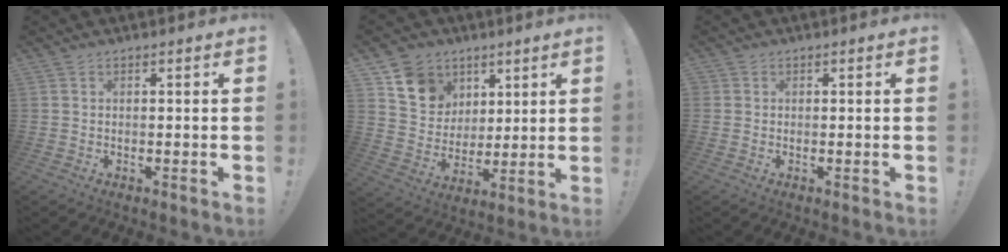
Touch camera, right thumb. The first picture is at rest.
{"total": 12.0, "force": [6.6, 9.6, 2.8], "torque": [-0.047, -0.040, 0.136]}
{"total": 0.5, "force": [0.0, 0.5, 0.1], "torque": [-0.008, 0.004, 0.002]}